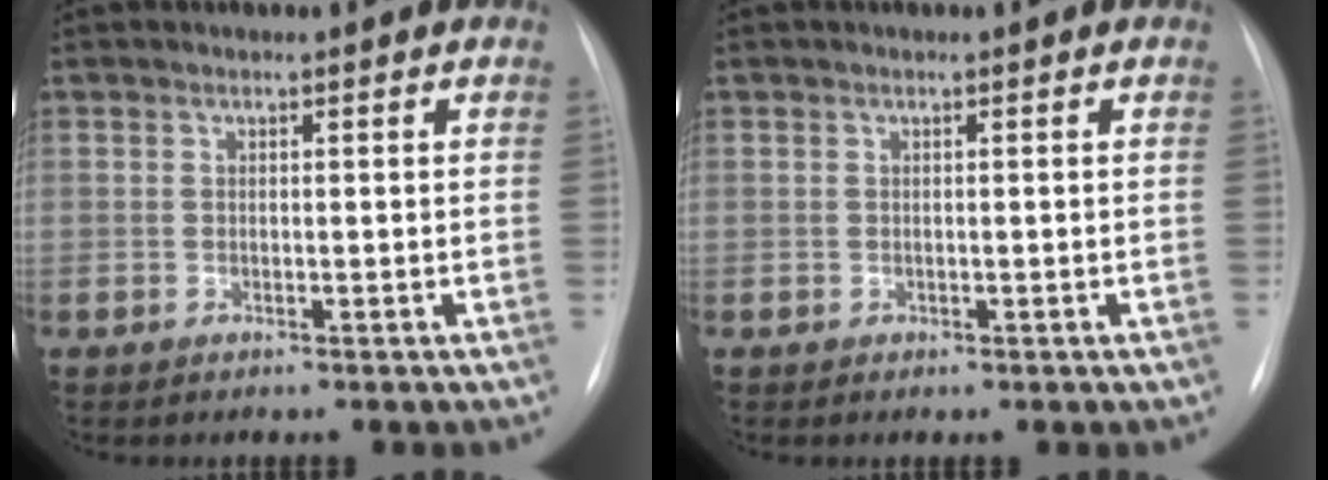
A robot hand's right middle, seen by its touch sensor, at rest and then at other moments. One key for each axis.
{"total": 0.0}